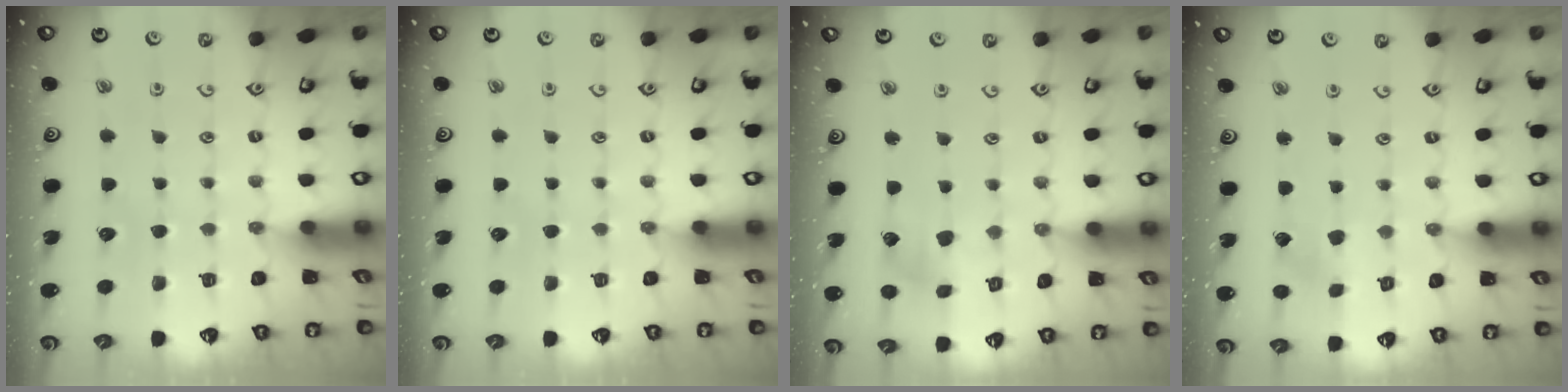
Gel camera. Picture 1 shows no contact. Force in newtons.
{"total": 0.0}
{"total": 4.5, "press": 4.5, "slide": 0.4}
{"total": 2.2, "press": 2.2, "slide": 0.1}